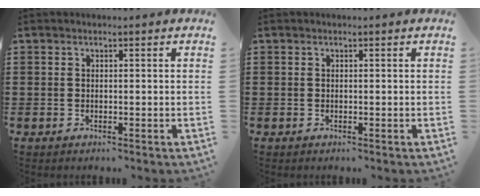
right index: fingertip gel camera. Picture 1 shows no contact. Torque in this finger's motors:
{"motor_torque": [0.00, 0.00, 0.00, 0.00]}